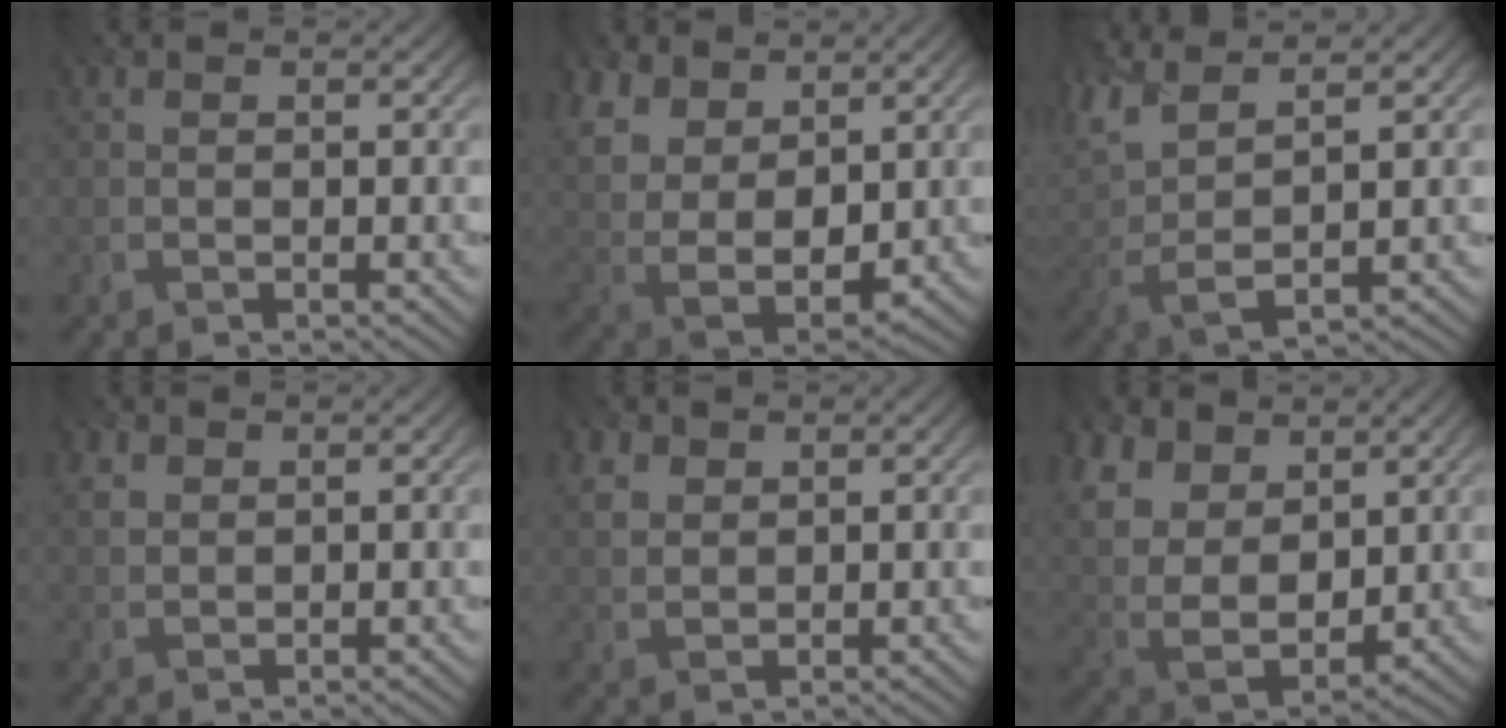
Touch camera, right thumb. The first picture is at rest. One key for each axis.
{"total": 12.0, "fx": 5.2, "fy": 7.6, "fz": 7.7, "tx": -0.209, "ty": 0.019, "tz": 0.100}
{"total": 8.8, "fx": 0.9, "fy": 3.4, "fz": 8.1, "tx": -0.212, "ty": -0.007, "tz": 0.013}
{"total": 2.5, "fx": 1.3, "fy": 1.7, "fz": 1.1, "tx": -0.031, "ty": -0.001, "tz": 0.029}
{"total": 3.5, "fx": 1.9, "fy": 2.4, "fz": 1.7, "tx": -0.051, "ty": -0.004, "tz": 0.042}
{"total": 12.1, "fx": 5.8, "fy": 7.7, "fz": 7.3, "tx": -0.214, "ty": 0.025, "tz": 0.100}